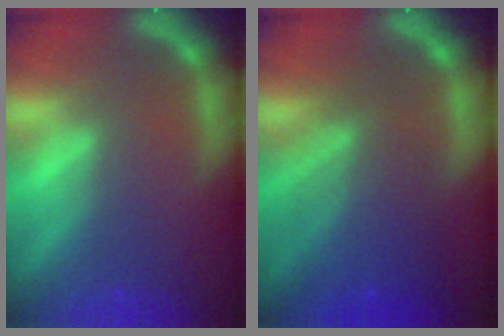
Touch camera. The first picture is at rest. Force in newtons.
{"total": 7.0}